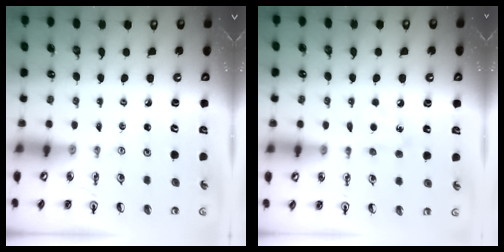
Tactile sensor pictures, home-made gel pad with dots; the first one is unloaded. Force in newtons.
{"total": 6.4, "press": 6.3, "slide": 0.9}